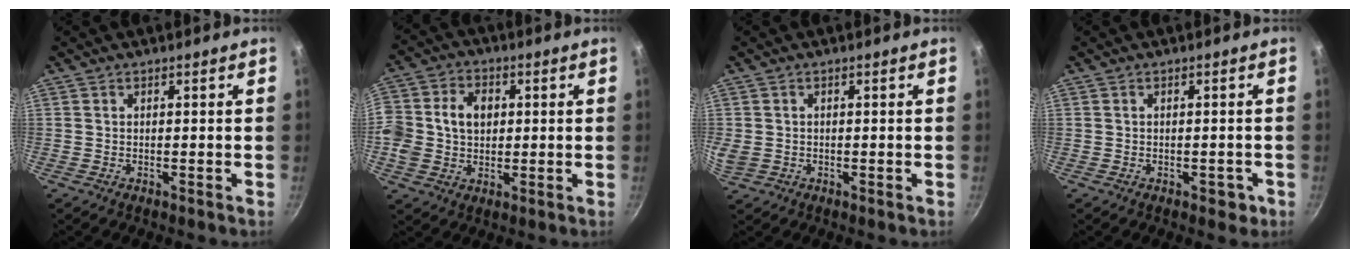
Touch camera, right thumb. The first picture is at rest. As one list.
[{"total": 14.6, "force": [1.2, 11.3, 9.3], "torque": [-0.194, 0.017, 0.025]}, {"total": 3.1, "force": [-0.3, 2.5, 1.7], "torque": [-0.045, 0.002, 0.000]}, {"total": 2.1, "force": [-1.0, 1.3, 1.3], "torque": [-0.004, 0.006, -0.009]}]